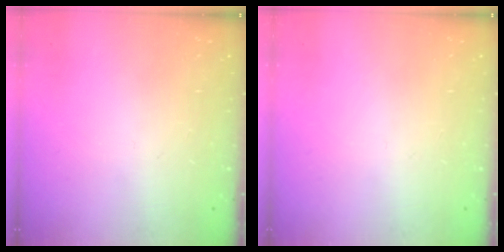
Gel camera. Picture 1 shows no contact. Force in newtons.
{"total": 0.0}